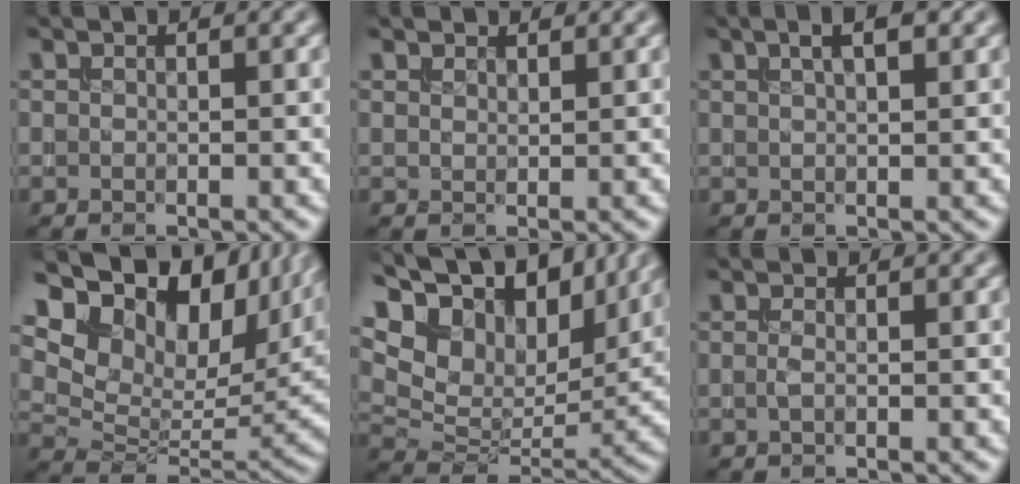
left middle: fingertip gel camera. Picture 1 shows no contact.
{"total": 1.1, "force": [1.1, 0.3, 0.0], "torque": [-0.002, 0.003, 0.021]}
{"total": 3.1, "force": [1.7, 0.9, 2.5], "torque": [-0.026, 0.008, 0.018]}
{"total": 17.8, "force": [9.3, 10.6, 10.8], "torque": [-0.216, 0.040, 0.173]}
{"total": 16.0, "force": [8.9, 9.3, 9.4], "torque": [-0.207, 0.051, 0.155]}
{"total": 0.6, "force": [-0.2, 0.0, 0.5], "torque": [-0.014, 0.002, -0.004]}